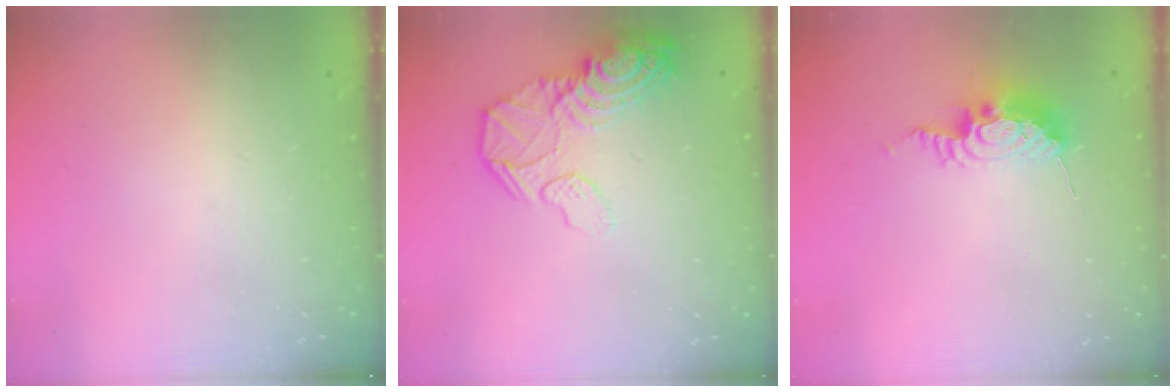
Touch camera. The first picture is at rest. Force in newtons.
{"total": 21.5, "press": 18.0, "slide": 11.9}
{"total": 10.5, "press": 10.5, "slide": 0.2}